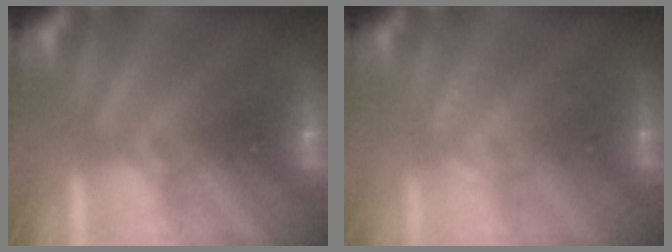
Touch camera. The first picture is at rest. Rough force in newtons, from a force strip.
{"total": 1.0}